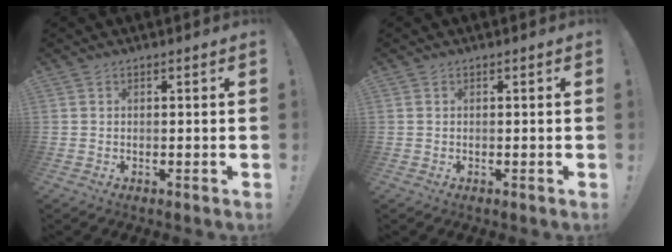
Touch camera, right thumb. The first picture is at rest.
{"total": 0.0}